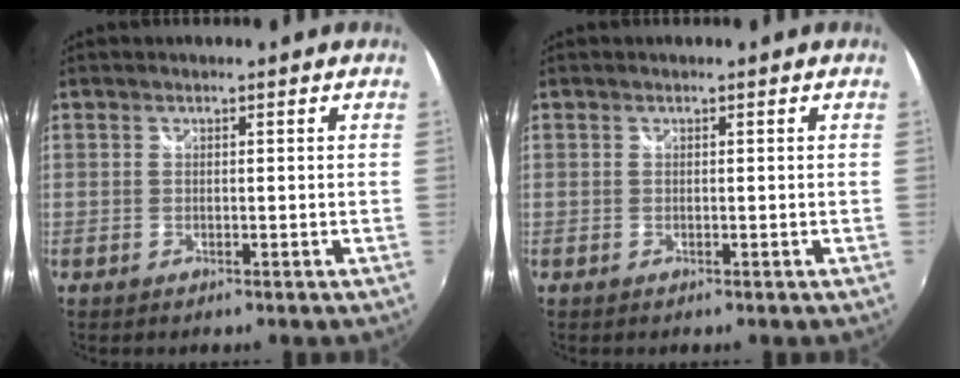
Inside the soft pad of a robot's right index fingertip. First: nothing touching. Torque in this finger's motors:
{"motor_torque": [0.00, 0.00, 0.00, 0.00]}